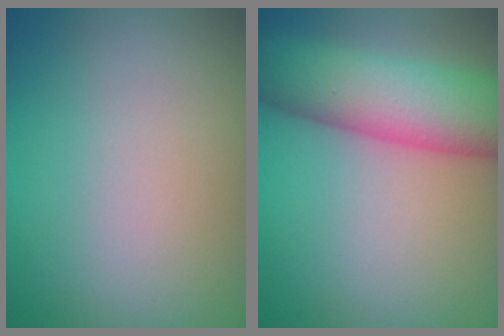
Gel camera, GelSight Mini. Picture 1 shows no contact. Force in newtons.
{"total": 9.5, "press": 9.5, "slide": 0.4}